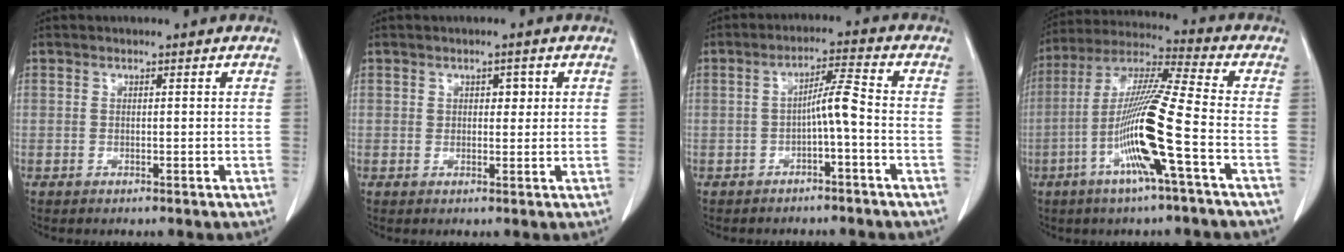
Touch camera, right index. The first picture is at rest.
{"total": 1.9, "force": [0.7, 1.2, 1.3], "torque": [-0.014, 0.002, 0.009]}
{"total": 4.4, "force": [-1.3, -0.1, 4.2], "torque": [-0.070, 0.014, -0.021]}
{"total": 14.6, "force": [-4.8, -0.8, 13.8], "torque": [-0.277, -0.007, -0.100]}